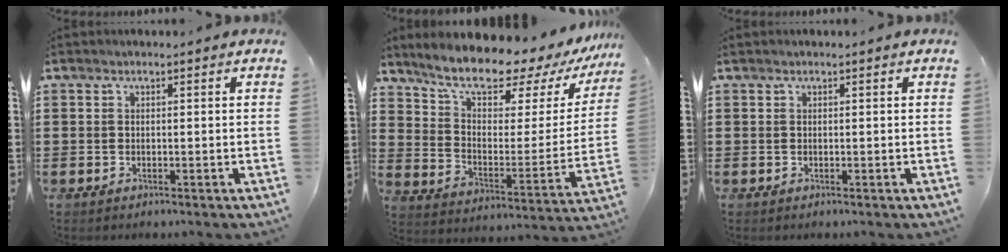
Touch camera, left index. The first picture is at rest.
{"total": 10.4, "force": [9.1, 2.4, 4.5], "torque": [-0.107, -0.067, 0.153]}
{"total": 0.0}